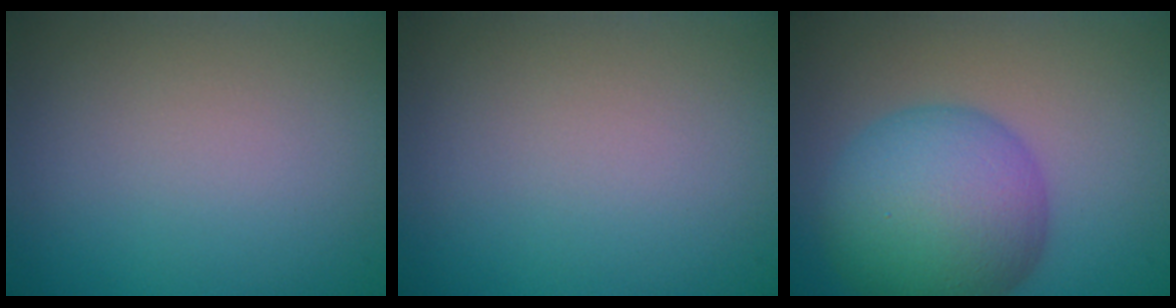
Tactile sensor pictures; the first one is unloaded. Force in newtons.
{"total": 0.0}
{"total": 9.9, "press": 9.9, "slide": 0.2}